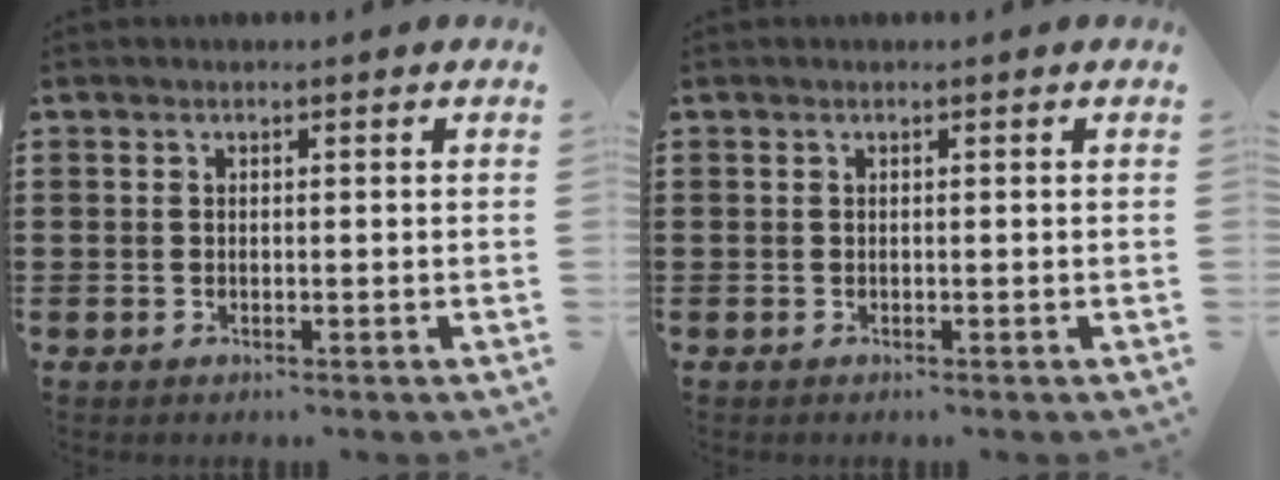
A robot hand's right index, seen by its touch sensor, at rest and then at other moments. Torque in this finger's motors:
{"motor_torque": [0.11, 0.06, -0.02, 0.02]}